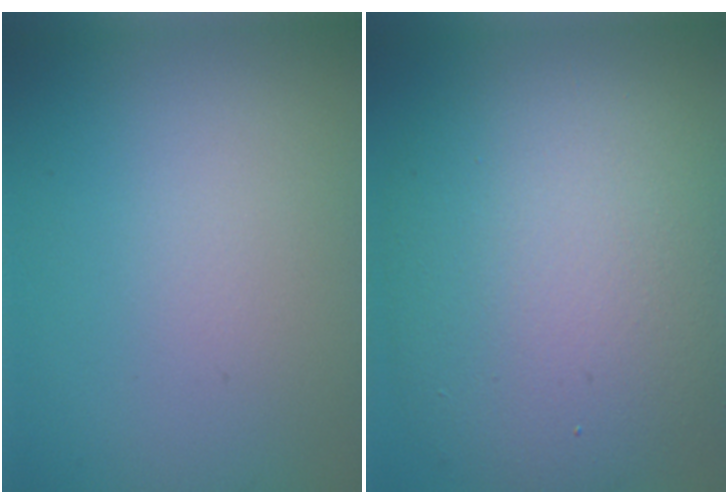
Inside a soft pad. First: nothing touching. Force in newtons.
{"total": 11.5, "press": 11.4, "slide": 1.2}